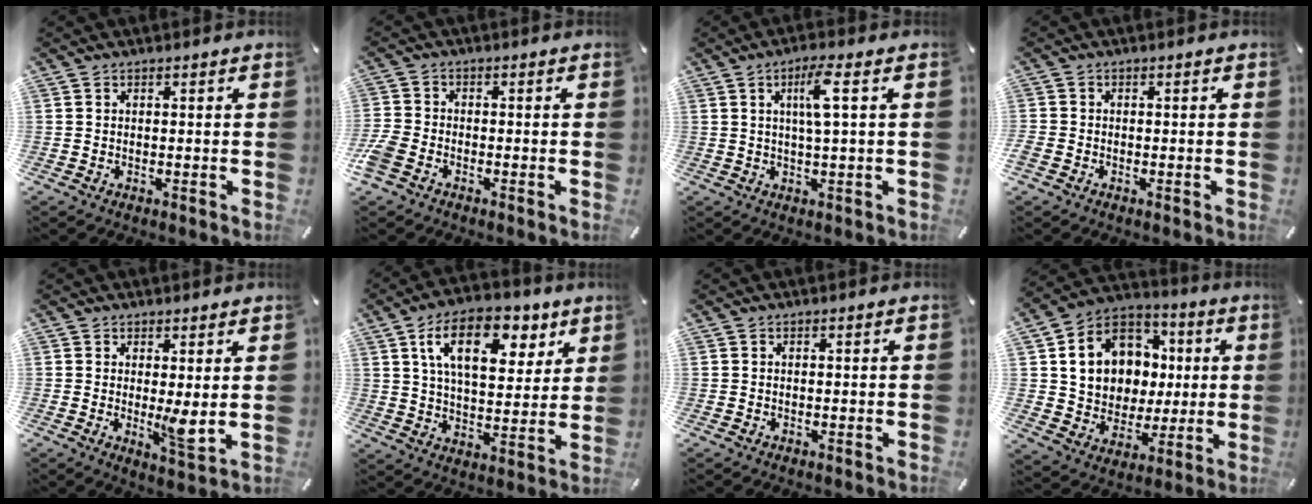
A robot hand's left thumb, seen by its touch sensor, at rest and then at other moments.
{"total": 4.4, "force": [-2.5, 2.9, 2.2], "torque": [-0.057, 0.007, -0.051]}
{"total": 6.7, "force": [1.6, 0.5, 6.5], "torque": [-0.120, -0.002, 0.020]}
{"total": 1.4, "force": [-0.9, 1.1, 0.3], "torque": [-0.002, 0.005, -0.019]}
{"total": 5.1, "force": [0.5, 1.1, 5.0], "torque": [-0.083, -0.029, 0.009]}
{"total": 16.2, "force": [8.1, 9.1, 10.6], "torque": [-0.160, -0.021, 0.137]}
{"total": 0.0}
{"total": 15.2, "force": [2.4, 13.2, 7.0], "torque": [-0.123, -0.007, 0.055]}